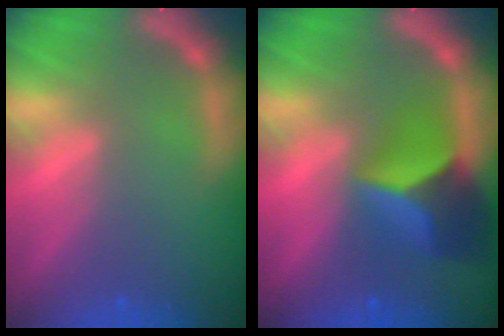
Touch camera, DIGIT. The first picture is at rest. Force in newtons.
{"total": 6.9}